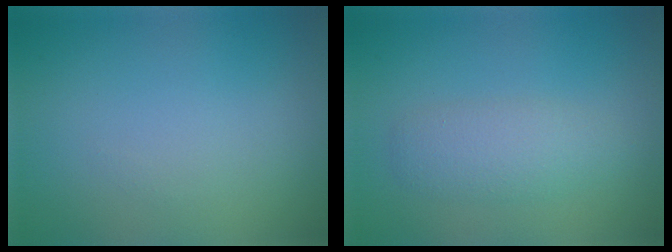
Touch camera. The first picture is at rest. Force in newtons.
{"total": 2.7, "press": 2.7, "slide": 0.1}